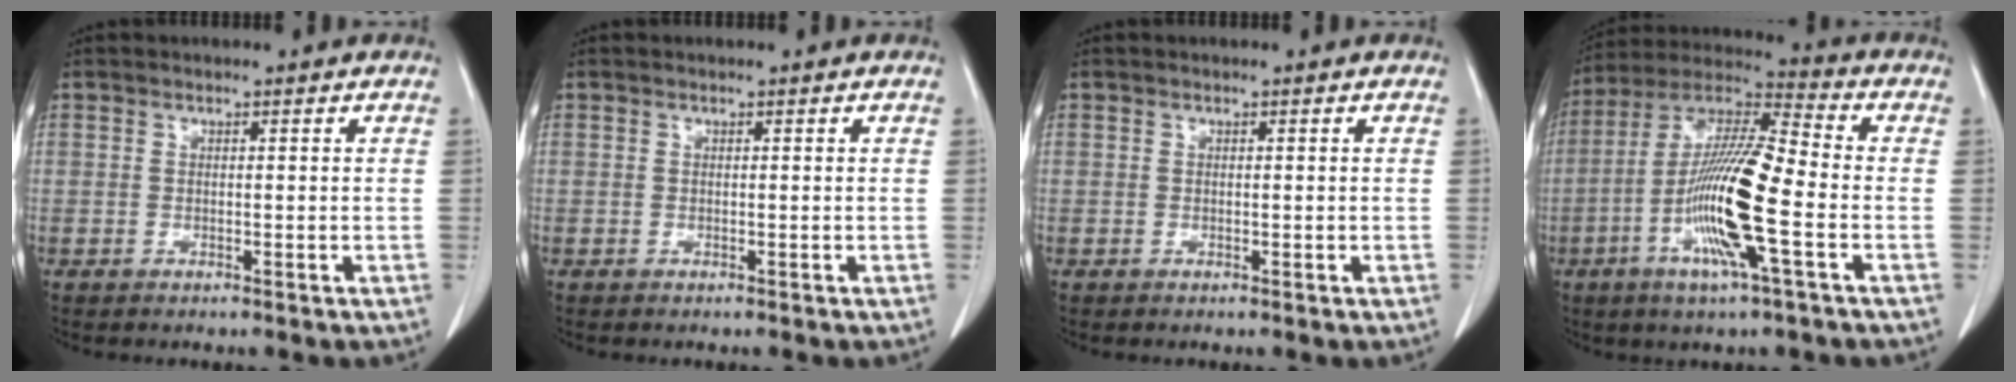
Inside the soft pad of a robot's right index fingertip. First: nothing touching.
{"total": 0.0}
{"total": 0.0}
{"total": 16.1, "force": [-4.3, 1.2, 15.4], "torque": [-0.308, -0.006, -0.087]}